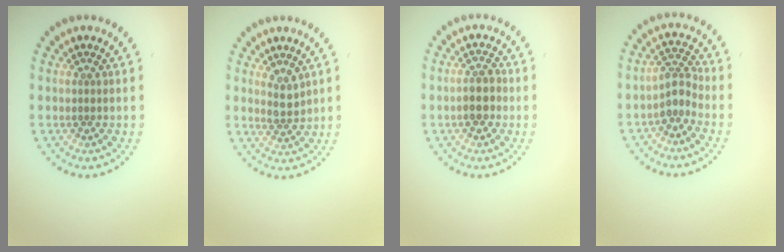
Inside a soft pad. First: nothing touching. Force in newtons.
{"total": 1.7, "press": 1.4, "slide": 1.0}
{"total": 2.4, "press": 2.3, "slide": 0.7}
{"total": 2.4, "press": 1.7, "slide": 1.7}